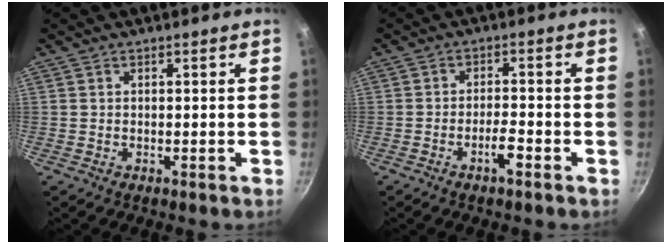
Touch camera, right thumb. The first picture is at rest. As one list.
[{"total": 3.6, "force": [-2.0, 0.8, 2.8], "torque": [-0.048, 0.020, -0.036]}]